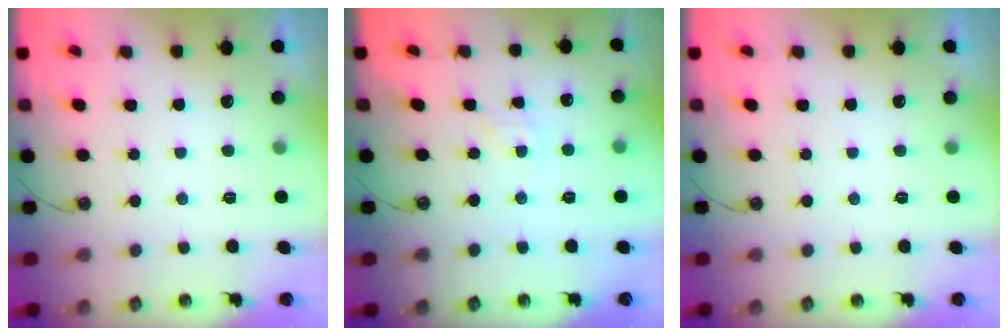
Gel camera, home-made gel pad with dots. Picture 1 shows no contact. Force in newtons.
{"total": 1.1, "press": 1.1, "slide": 0.2}
{"total": 0.0}